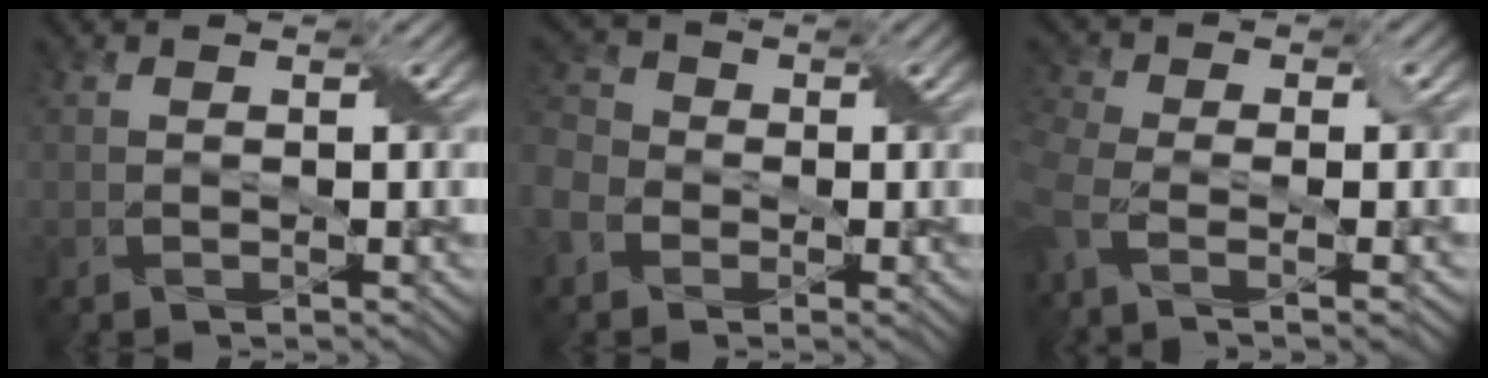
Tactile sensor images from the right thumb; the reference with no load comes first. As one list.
[{"total": 6.3, "force": [-2.8, 4.9, 2.7], "torque": [-0.097, -0.010, -0.066]}, {"total": 6.6, "force": [-2.3, 3.1, 5.4], "torque": [-0.127, -0.013, -0.038]}]